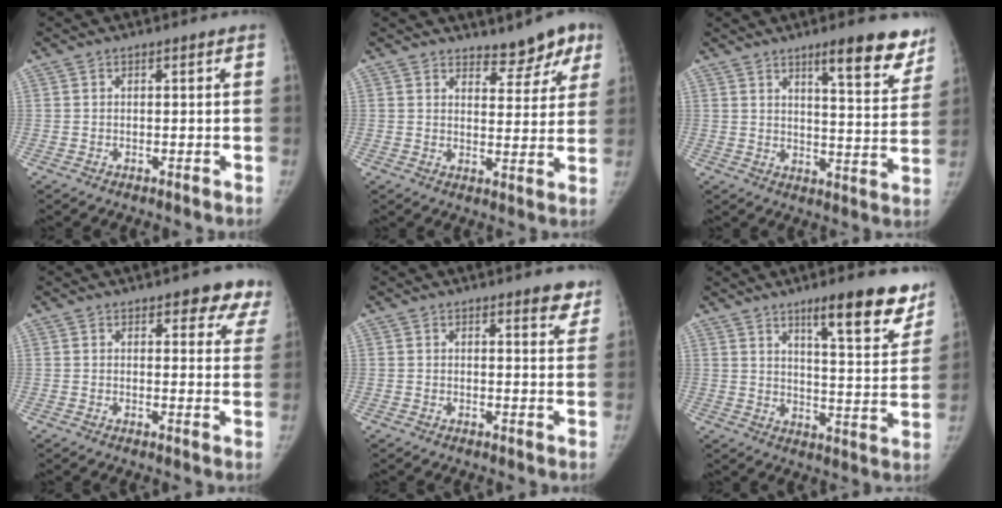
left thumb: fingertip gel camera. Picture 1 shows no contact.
{"total": 7.3, "force": [5.7, 3.4, 3.1], "torque": [-0.001, -0.040, 0.069]}
{"total": 13.0, "force": [8.8, 3.0, 9.0], "torque": [-0.080, -0.054, 0.122]}
{"total": 8.4, "force": [6.3, 3.6, 4.1], "torque": [-0.003, -0.028, 0.060]}
{"total": 4.2, "force": [3.1, 1.4, 2.4], "torque": [-0.007, -0.018, 0.033]}
{"total": 15.7, "force": [10.5, 3.6, 11.0], "torque": [-0.107, -0.067, 0.153]}